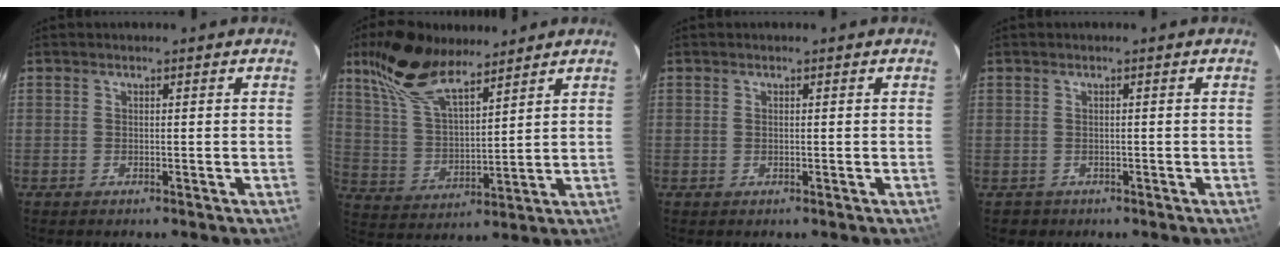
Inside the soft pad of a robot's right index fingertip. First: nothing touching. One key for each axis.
{"total": 14.7, "fx": 10.6, "fy": 5.3, "fz": 8.7, "tx": -0.172, "ty": 0.029, "tz": 0.210}
{"total": 0.0}
{"total": 2.0, "fx": -0.8, "fy": 1.9, "fz": 0.0, "tx": -0.002, "ty": 0.005, "tz": -0.008}